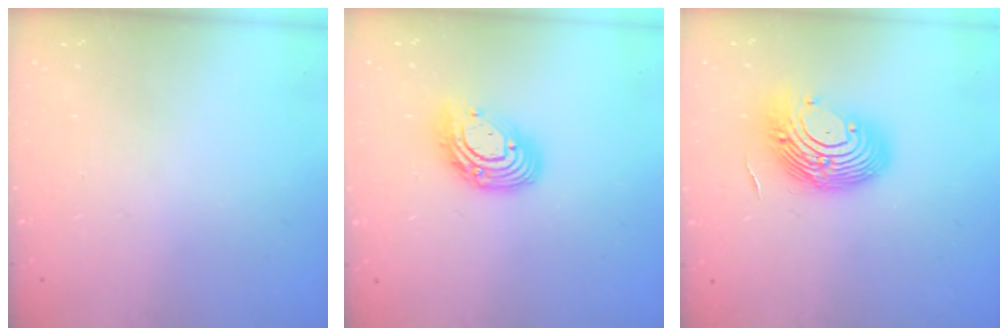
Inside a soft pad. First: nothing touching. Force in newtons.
{"total": 12.0, "press": 11.9, "slide": 1.0}
{"total": 13.3, "press": 12.8, "slide": 3.9}